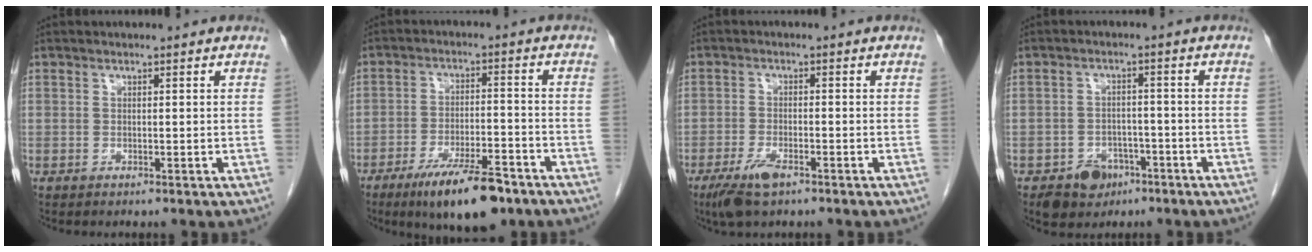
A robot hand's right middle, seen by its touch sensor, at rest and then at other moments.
{"total": 11.7, "force": [-8.0, 2.6, 8.1], "torque": [-0.136, -0.016, -0.129]}
{"total": 4.9, "force": [-3.1, 1.3, 3.5], "torque": [-0.078, -0.008, -0.054]}
{"total": 5.6, "force": [-3.4, 4.1, 1.9], "torque": [-0.030, 0.006, -0.045]}